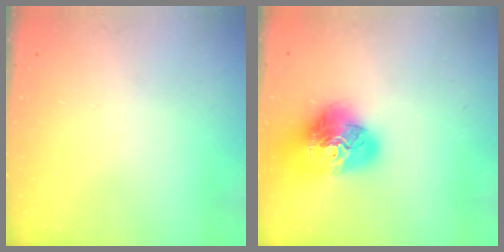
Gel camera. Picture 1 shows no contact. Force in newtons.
{"total": 21.4, "press": 21.3, "slide": 2.3}